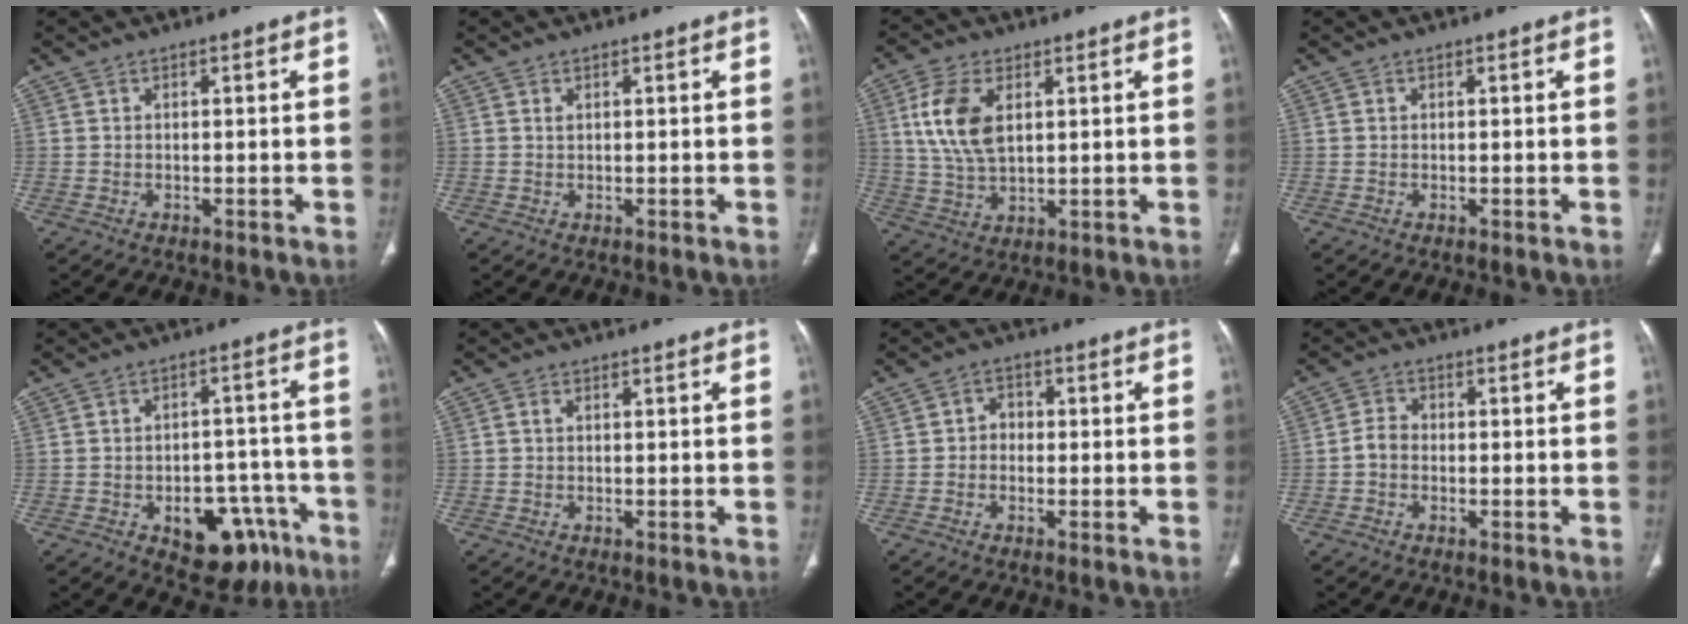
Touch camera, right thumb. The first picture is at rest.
{"total": 0.5, "force": [0.3, 0.3, 0.3], "torque": [-0.006, 0.001, 0.006]}
{"total": 10.5, "force": [3.0, 5.8, 8.2], "torque": [-0.168, -0.006, 0.062]}
{"total": 0.0}
{"total": 14.4, "force": [-7.2, 8.6, 9.0], "torque": [-0.075, 0.050, -0.086]}
{"total": 0.6, "force": [0.0, 0.4, 0.5], "torque": [-0.010, 0.001, -0.001]}
{"total": 2.7, "force": [-0.5, 2.3, 1.3], "torque": [0.001, 0.014, -0.017]}
{"total": 2.7, "force": [-0.8, 2.0, 1.6], "torque": [-0.024, 0.010, -0.022]}